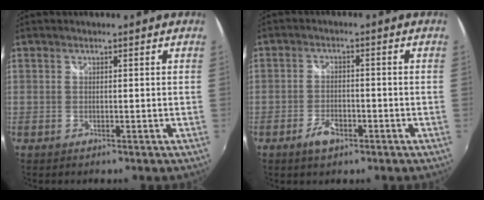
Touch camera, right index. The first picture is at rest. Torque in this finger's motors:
{"motor_torque": [0.19, -0.01, 0.13, 0.02]}